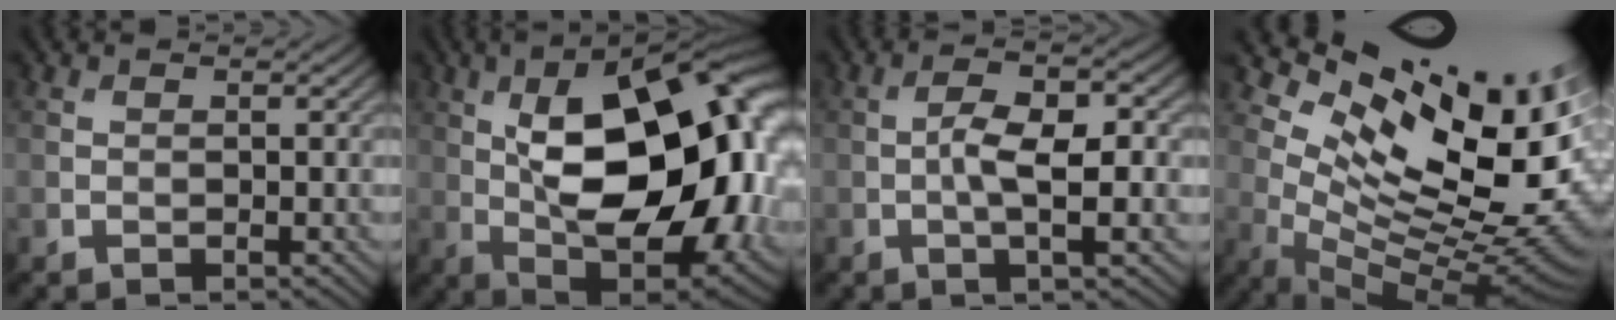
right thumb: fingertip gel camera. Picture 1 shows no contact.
{"total": 21.6, "force": [2.0, 10.6, 18.7], "torque": [-0.280, 0.018, 0.017]}
{"total": 5.6, "force": [-0.8, 1.7, 5.3], "torque": [-0.103, 0.003, -0.015]}
{"total": 17.8, "force": [7.7, 7.8, 14.1], "torque": [-0.220, 0.009, 0.145]}